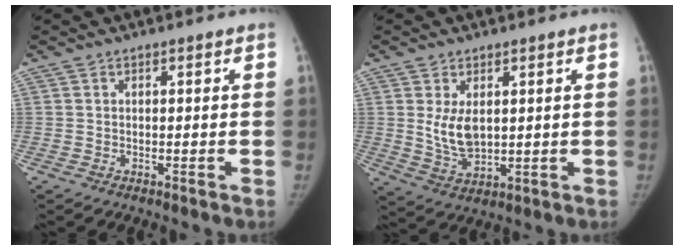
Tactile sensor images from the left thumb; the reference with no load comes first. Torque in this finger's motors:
{"motor_torque": [1.00, 0.96, 0.75, -0.16, 0.02]}